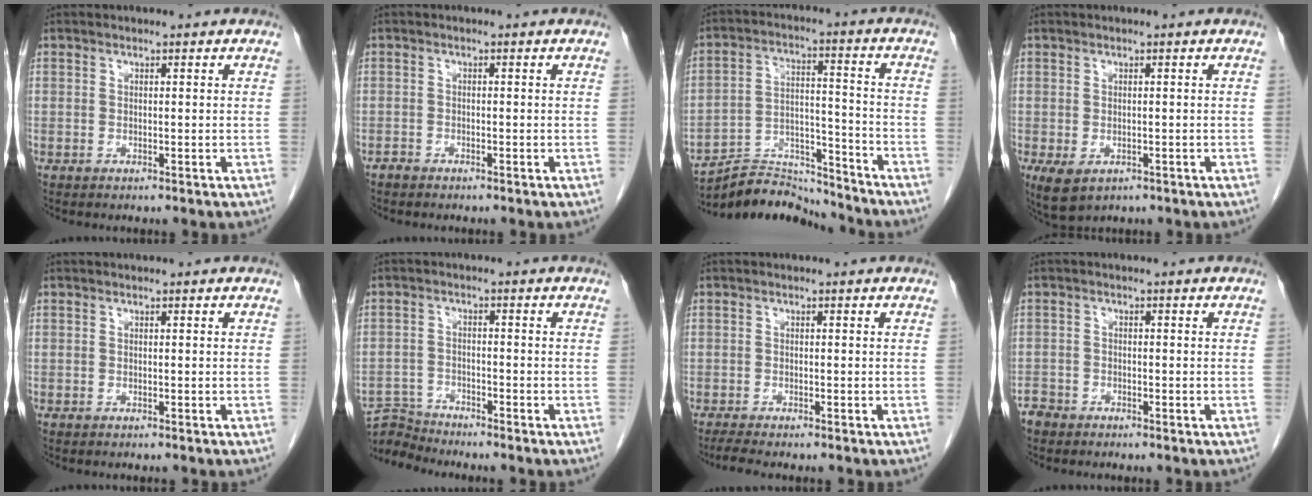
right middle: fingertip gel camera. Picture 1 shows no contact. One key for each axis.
{"total": 0.9, "fx": -0.8, "fy": 0.4, "fz": 0.1, "tx": -0.006, "ty": 0.001, "tz": -0.018}
{"total": 11.7, "fx": -11.6, "fy": 1.2, "fz": 0.6, "tx": -0.007, "ty": 0.030, "tz": -0.203}
{"total": 4.4, "fx": -2.1, "fy": 2.6, "fz": 2.8, "tx": -0.053, "ty": -0.009, "tz": -0.025}
{"total": 0.0}
{"total": 4.6, "fx": -4.6, "fy": -0.4, "fz": -0.7, "tx": 0.012, "ty": -0.008, "tz": -0.085}
{"total": 3.0, "fx": -2.6, "fy": 0.1, "fz": 1.6, "tx": -0.031, "ty": -0.008, "tz": -0.043}
{"total": 2.4, "fx": -2.1, "fy": 1.1, "fz": 0.1, "tx": -0.008, "ty": 0.002, "tz": -0.041}